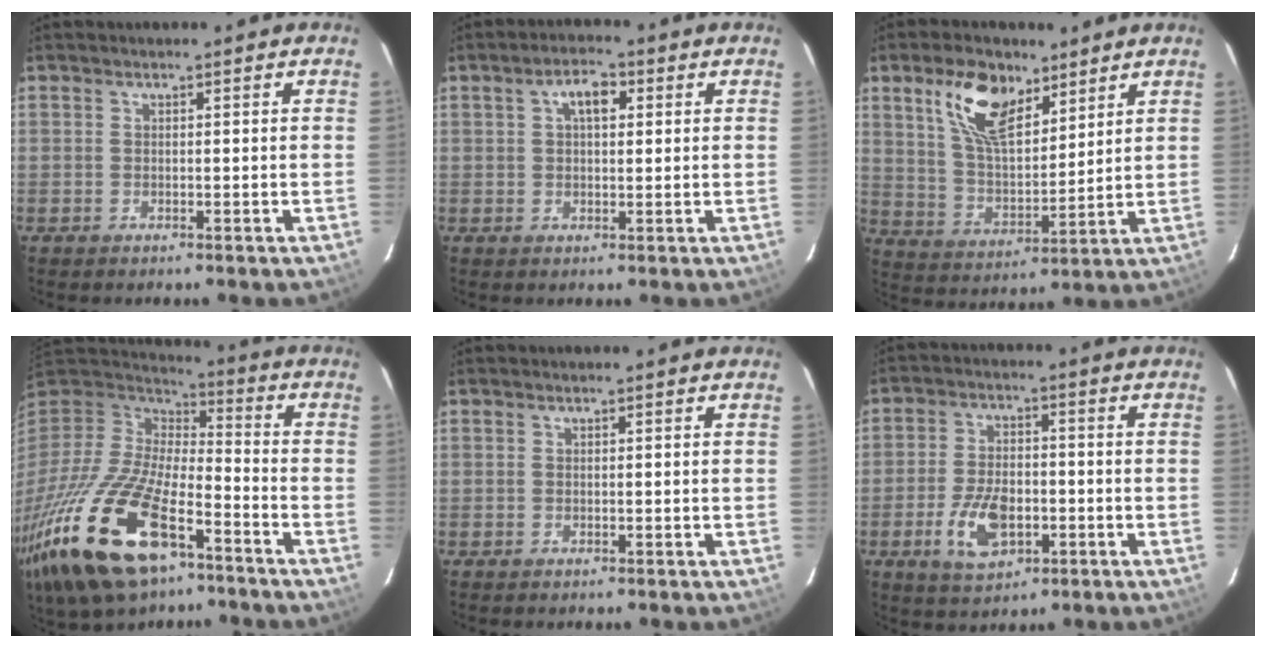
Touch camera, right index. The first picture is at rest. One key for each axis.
{"total": 4.5, "fx": 1.4, "fy": 2.3, "fz": 3.5, "tx": -0.059, "ty": 0.016, "tz": 0.026}
{"total": 13.0, "fx": 7.6, "fy": 6.2, "fz": 8.5, "tx": -0.156, "ty": 0.013, "tz": 0.147}
{"total": 30.2, "fx": -17.0, "fy": 12.7, "fz": 21.4, "tx": -0.453, "ty": -0.058, "tz": -0.299}
{"total": 0.0}
{"total": 9.8, "fx": -3.4, "fy": 5.5, "fz": 7.4, "tx": -0.154, "ty": 0.000, "tz": -0.053}